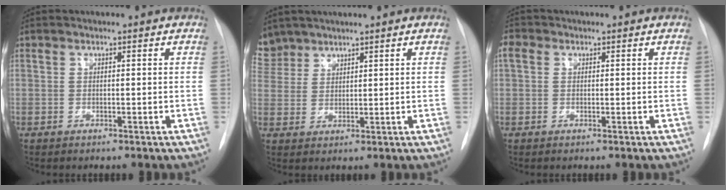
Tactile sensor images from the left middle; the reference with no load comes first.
{"total": 5.4, "force": [4.6, 2.8, -0.2], "torque": [0.008, 0.010, 0.097]}
{"total": 1.8, "force": [0.6, 1.5, 0.9], "torque": [-0.021, 0.016, 0.010]}